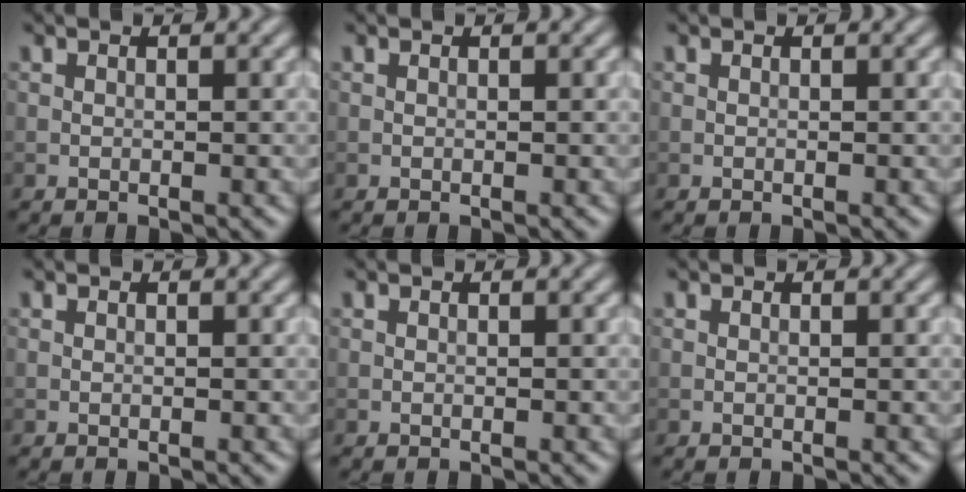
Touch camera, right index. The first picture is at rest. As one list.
[{"total": 0.0}, {"total": 0.0}, {"total": 0.0}, {"total": 0.0}, {"total": 0.0}]